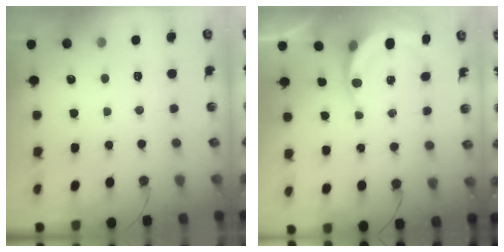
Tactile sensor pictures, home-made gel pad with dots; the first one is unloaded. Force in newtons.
{"total": 4.9, "press": 4.8, "slide": 0.7}